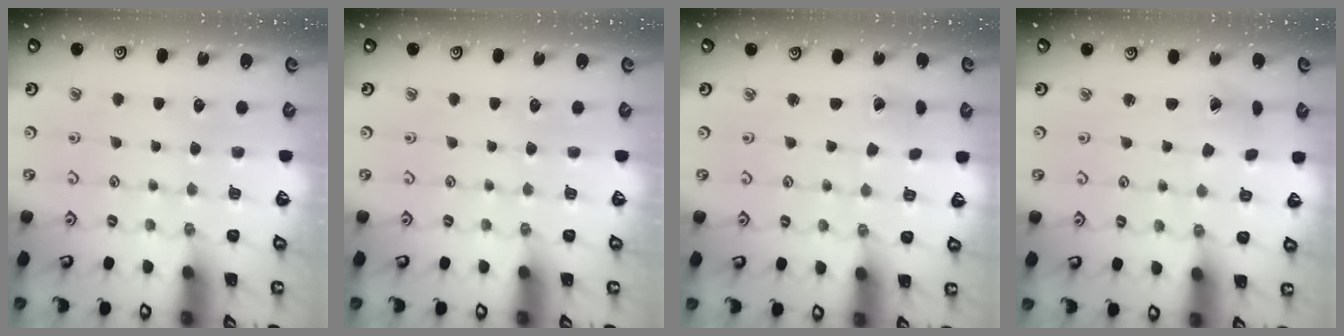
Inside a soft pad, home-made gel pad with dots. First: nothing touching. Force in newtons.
{"total": 0.0}
{"total": 2.4, "press": 2.4, "slide": 0.2}
{"total": 2.0, "press": 2.0, "slide": 0.2}